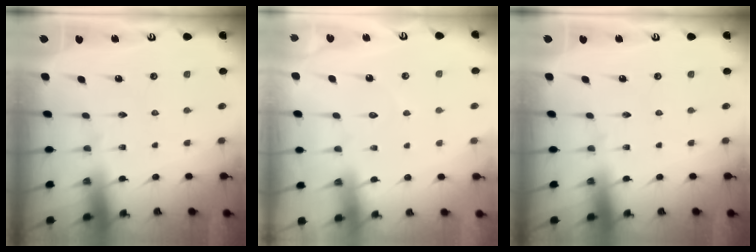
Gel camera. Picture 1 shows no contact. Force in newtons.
{"total": 2.4, "press": 2.4, "slide": 0.3}
{"total": 0.0}